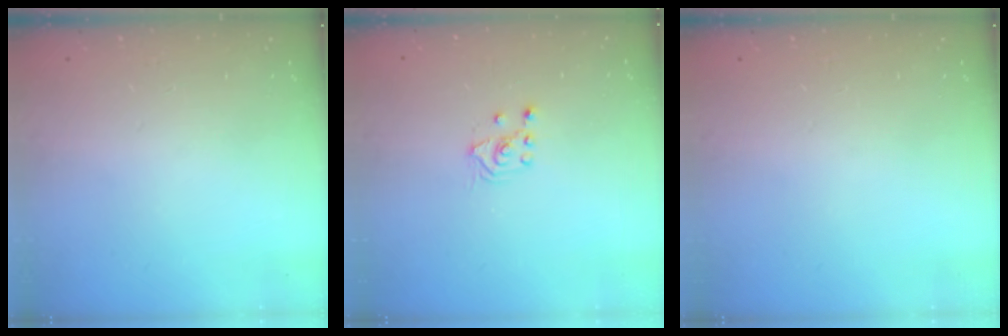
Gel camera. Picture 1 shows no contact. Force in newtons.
{"total": 2.6, "press": 2.4, "slide": 0.8}
{"total": 0.0}